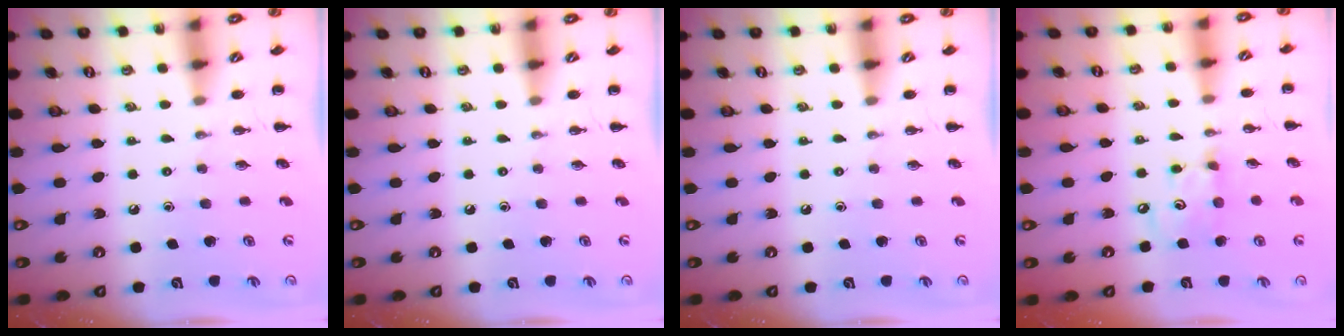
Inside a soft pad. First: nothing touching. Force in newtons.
{"total": 0.0}
{"total": 0.0}
{"total": 5.7, "press": 5.7, "slide": 0.5}